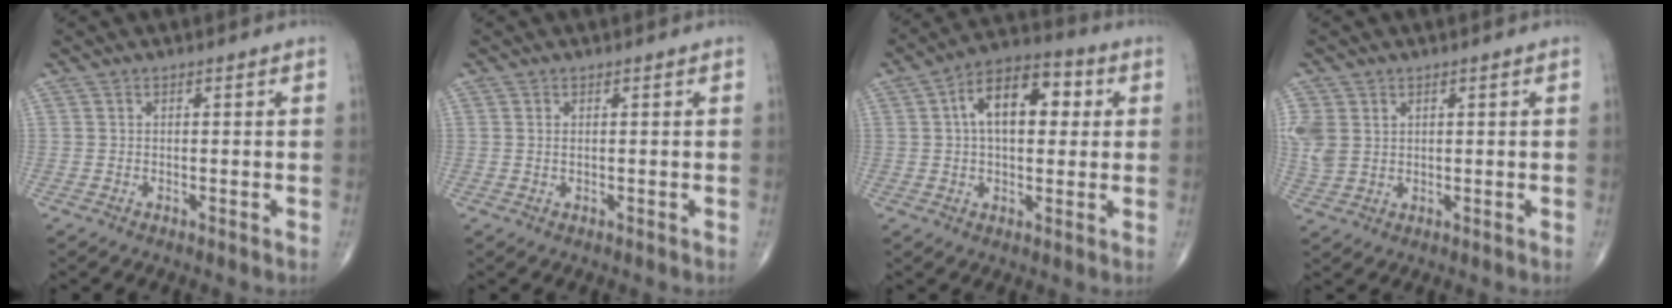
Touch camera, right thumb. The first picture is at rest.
{"total": 0.6, "force": [0.2, 0.2, 0.5], "torque": [-0.012, 0.000, 0.005]}
{"total": 13.3, "force": [2.7, 7.5, 10.7], "torque": [-0.151, 0.024, 0.034]}
{"total": 6.1, "force": [1.6, 4.7, 3.5], "torque": [-0.085, 0.000, 0.040]}